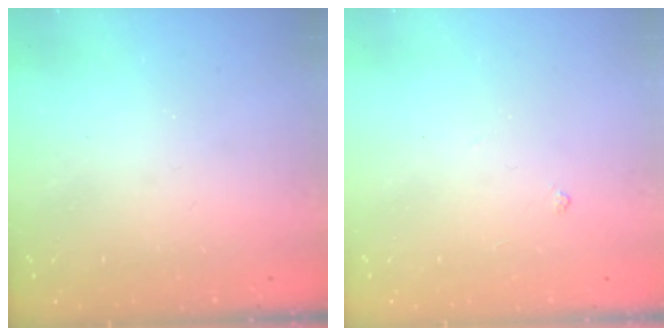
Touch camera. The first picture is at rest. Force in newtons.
{"total": 2.9, "press": 2.8, "slide": 0.5}